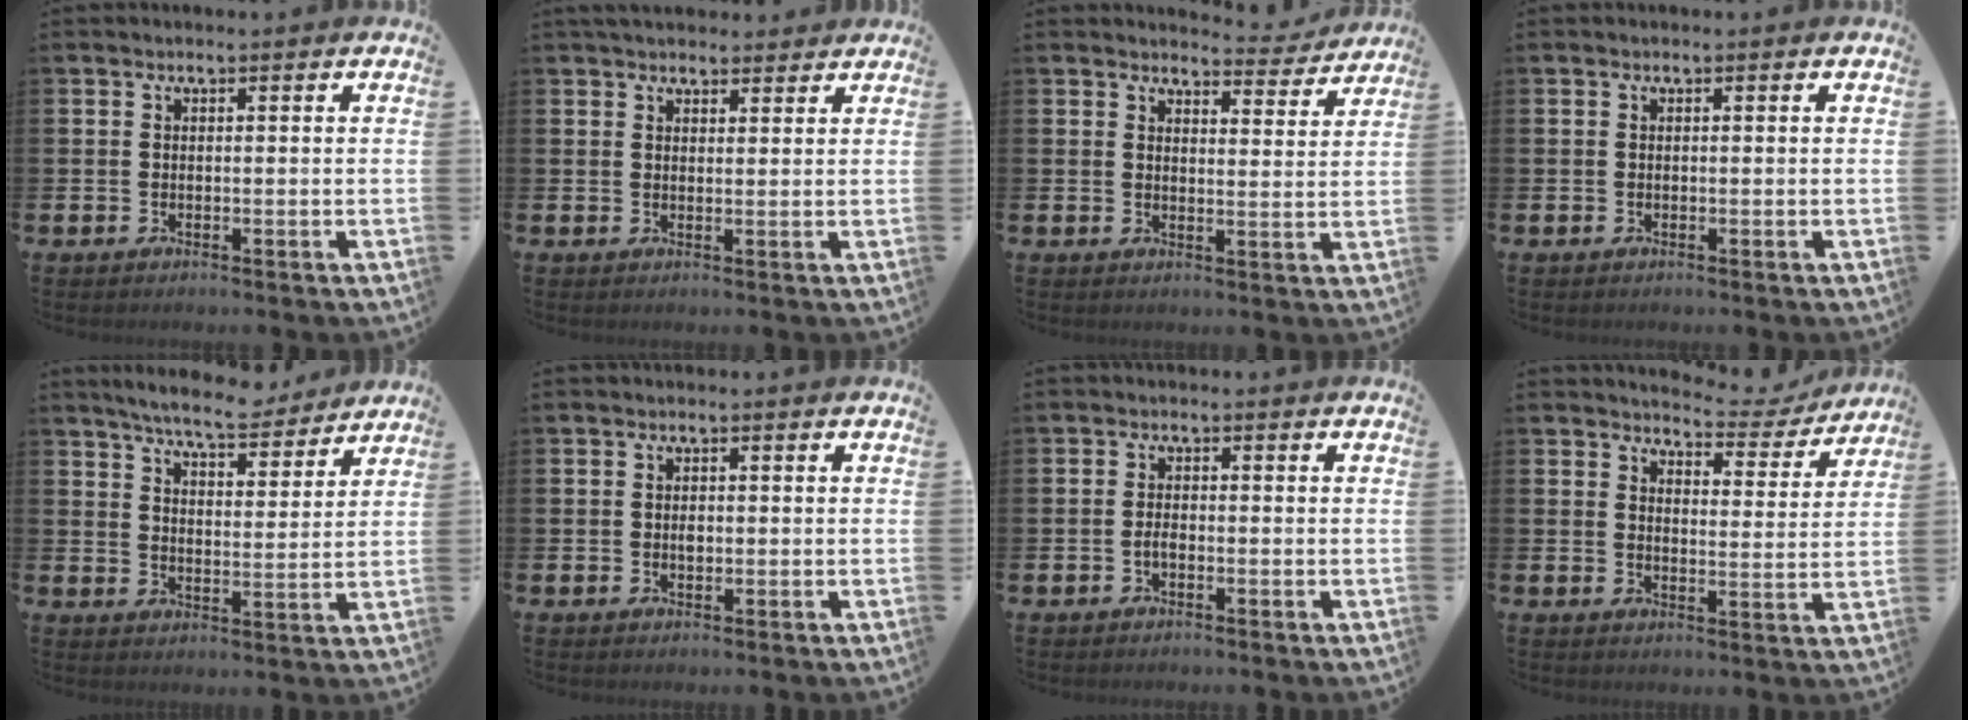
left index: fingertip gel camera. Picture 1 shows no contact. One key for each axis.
{"total": 3.0, "fx": 2.9, "fy": 0.9, "fz": 0.4, "tx": -0.005, "ty": -0.011, "tz": 0.052}
{"total": 4.2, "fx": 4.2, "fy": 0.7, "fz": 0.2, "tx": 0.001, "ty": -0.033, "tz": 0.072}
{"total": 0.0}
{"total": 7.3, "fx": 7.0, "fy": 0.7, "fz": 2.0, "tx": -0.048, "ty": -0.040, "tz": 0.123}
{"total": 1.1, "fx": 0.0, "fy": 0.8, "fz": 0.8, "tx": -0.006, "ty": 0.001, "tz": -0.003}
{"total": 1.3, "fx": -0.5, "fy": 0.5, "fz": 1.0, "tx": -0.017, "ty": 0.000, "tz": -0.011}
{"total": 5.0, "fx": 4.8, "fy": 1.2, "fz": 0.6, "tx": -0.021, "ty": -0.034, "tz": 0.082}